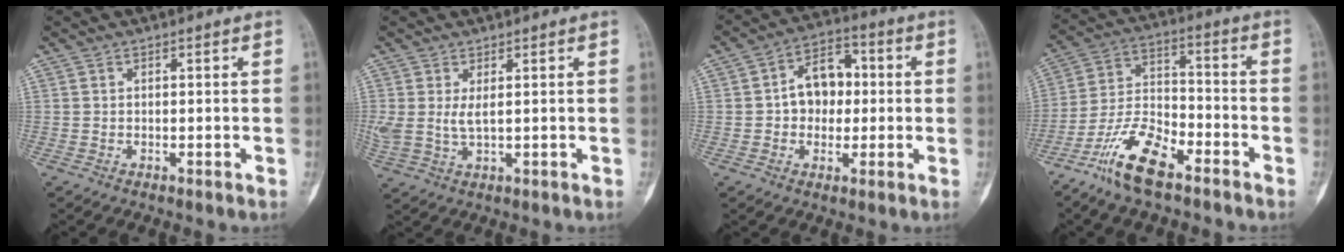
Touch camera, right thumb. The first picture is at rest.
{"total": 4.2, "force": [1.0, 1.7, 3.7], "torque": [-0.096, -0.001, 0.029]}
{"total": 9.5, "force": [0.4, 7.1, 6.3], "torque": [-0.061, 0.024, -0.002]}
{"total": 12.6, "force": [-8.3, 4.8, 8.1], "torque": [-0.160, 0.053, -0.164]}